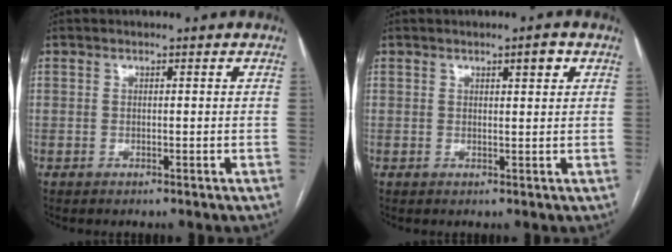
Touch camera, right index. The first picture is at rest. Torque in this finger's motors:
{"motor_torque": [0.09, 0.06, 0.00, 0.01]}